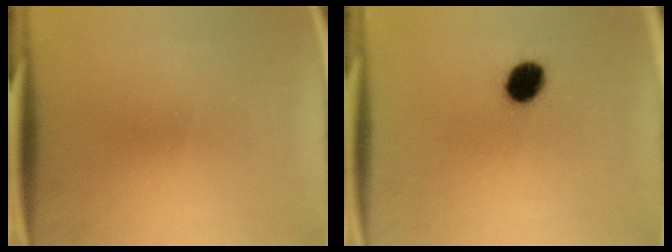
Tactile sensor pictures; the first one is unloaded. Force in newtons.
{"total": 6.7}